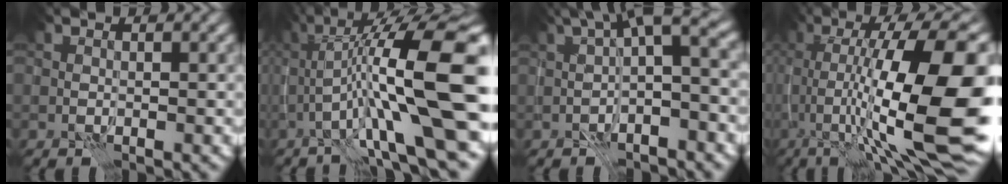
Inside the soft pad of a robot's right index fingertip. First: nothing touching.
{"total": 13.7, "force": [-0.8, 2.6, 13.5], "torque": [-0.217, 0.030, -0.008]}
{"total": 6.4, "force": [0.4, 1.7, 6.1], "torque": [-0.086, 0.027, -0.007]}
{"total": 17.1, "force": [-2.3, 4.5, 16.3], "torque": [-0.245, 0.018, -0.030]}